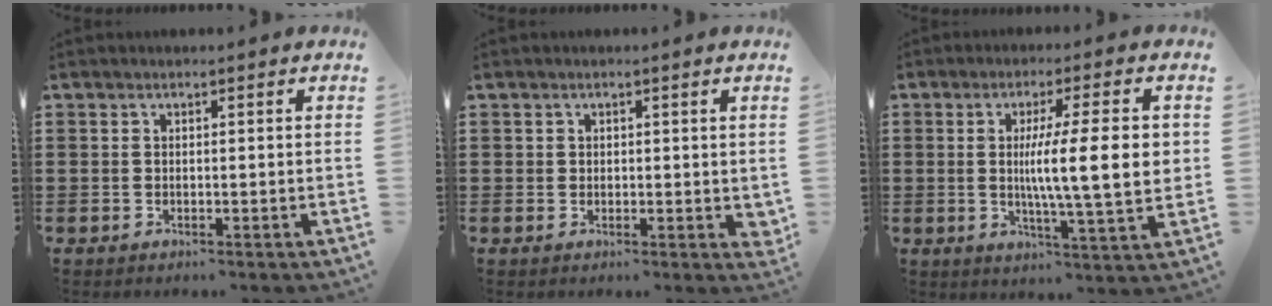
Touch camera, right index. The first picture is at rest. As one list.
[{"total": 1.6, "force": [1.0, 1.3, 0.4], "torque": [-0.003, 0.005, 0.017]}, {"total": 11.8, "force": [1.3, 1.7, 11.6], "torque": [-0.192, -0.003, 0.017]}]